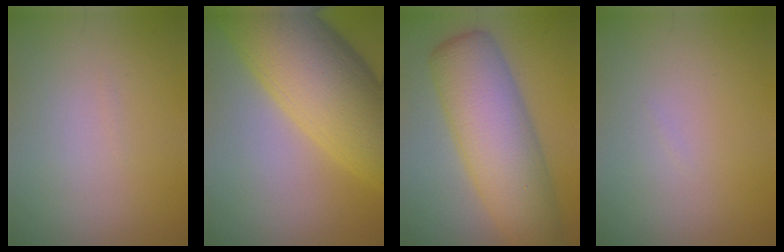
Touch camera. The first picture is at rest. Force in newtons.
{"total": 13.3, "press": 13.3, "slide": 0.4}
{"total": 10.2, "press": 10.2, "slide": 0.2}
{"total": 0.0}